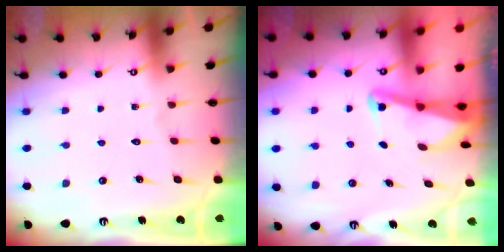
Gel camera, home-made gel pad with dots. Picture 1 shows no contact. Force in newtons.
{"total": 2.1, "press": 2.1, "slide": 0.3}